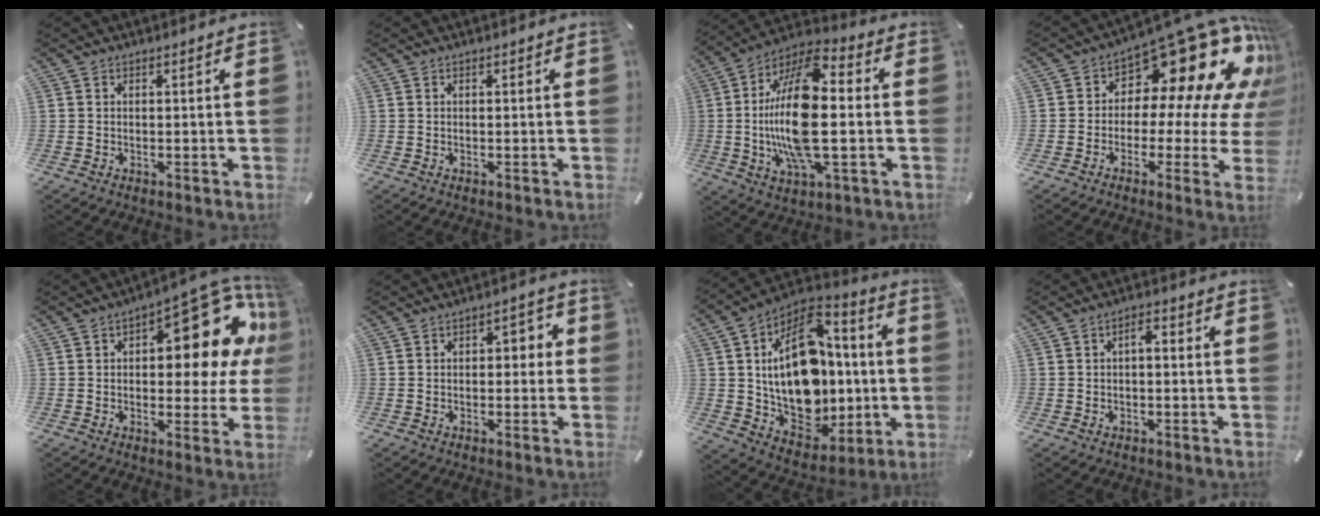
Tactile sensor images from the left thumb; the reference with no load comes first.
{"total": 0.0}
{"total": 20.8, "force": [-1.1, 8.4, 19.0], "torque": [-0.398, -0.005, -0.018]}
{"total": 18.8, "force": [9.9, 9.4, 12.9], "torque": [-0.180, -0.091, 0.164]}
{"total": 19.9, "force": [7.0, 9.8, 15.9], "torque": [-0.179, -0.060, 0.109]}
{"total": 6.1, "force": [0.0, 4.1, 4.4], "torque": [-0.048, 0.003, -0.013]}
{"total": 25.0, "force": [1.7, 17.3, 18.0], "torque": [-0.317, -0.018, 0.039]}
{"total": 3.1, "force": [-0.8, 1.5, 2.6], "torque": [-0.040, 0.010, -0.019]}